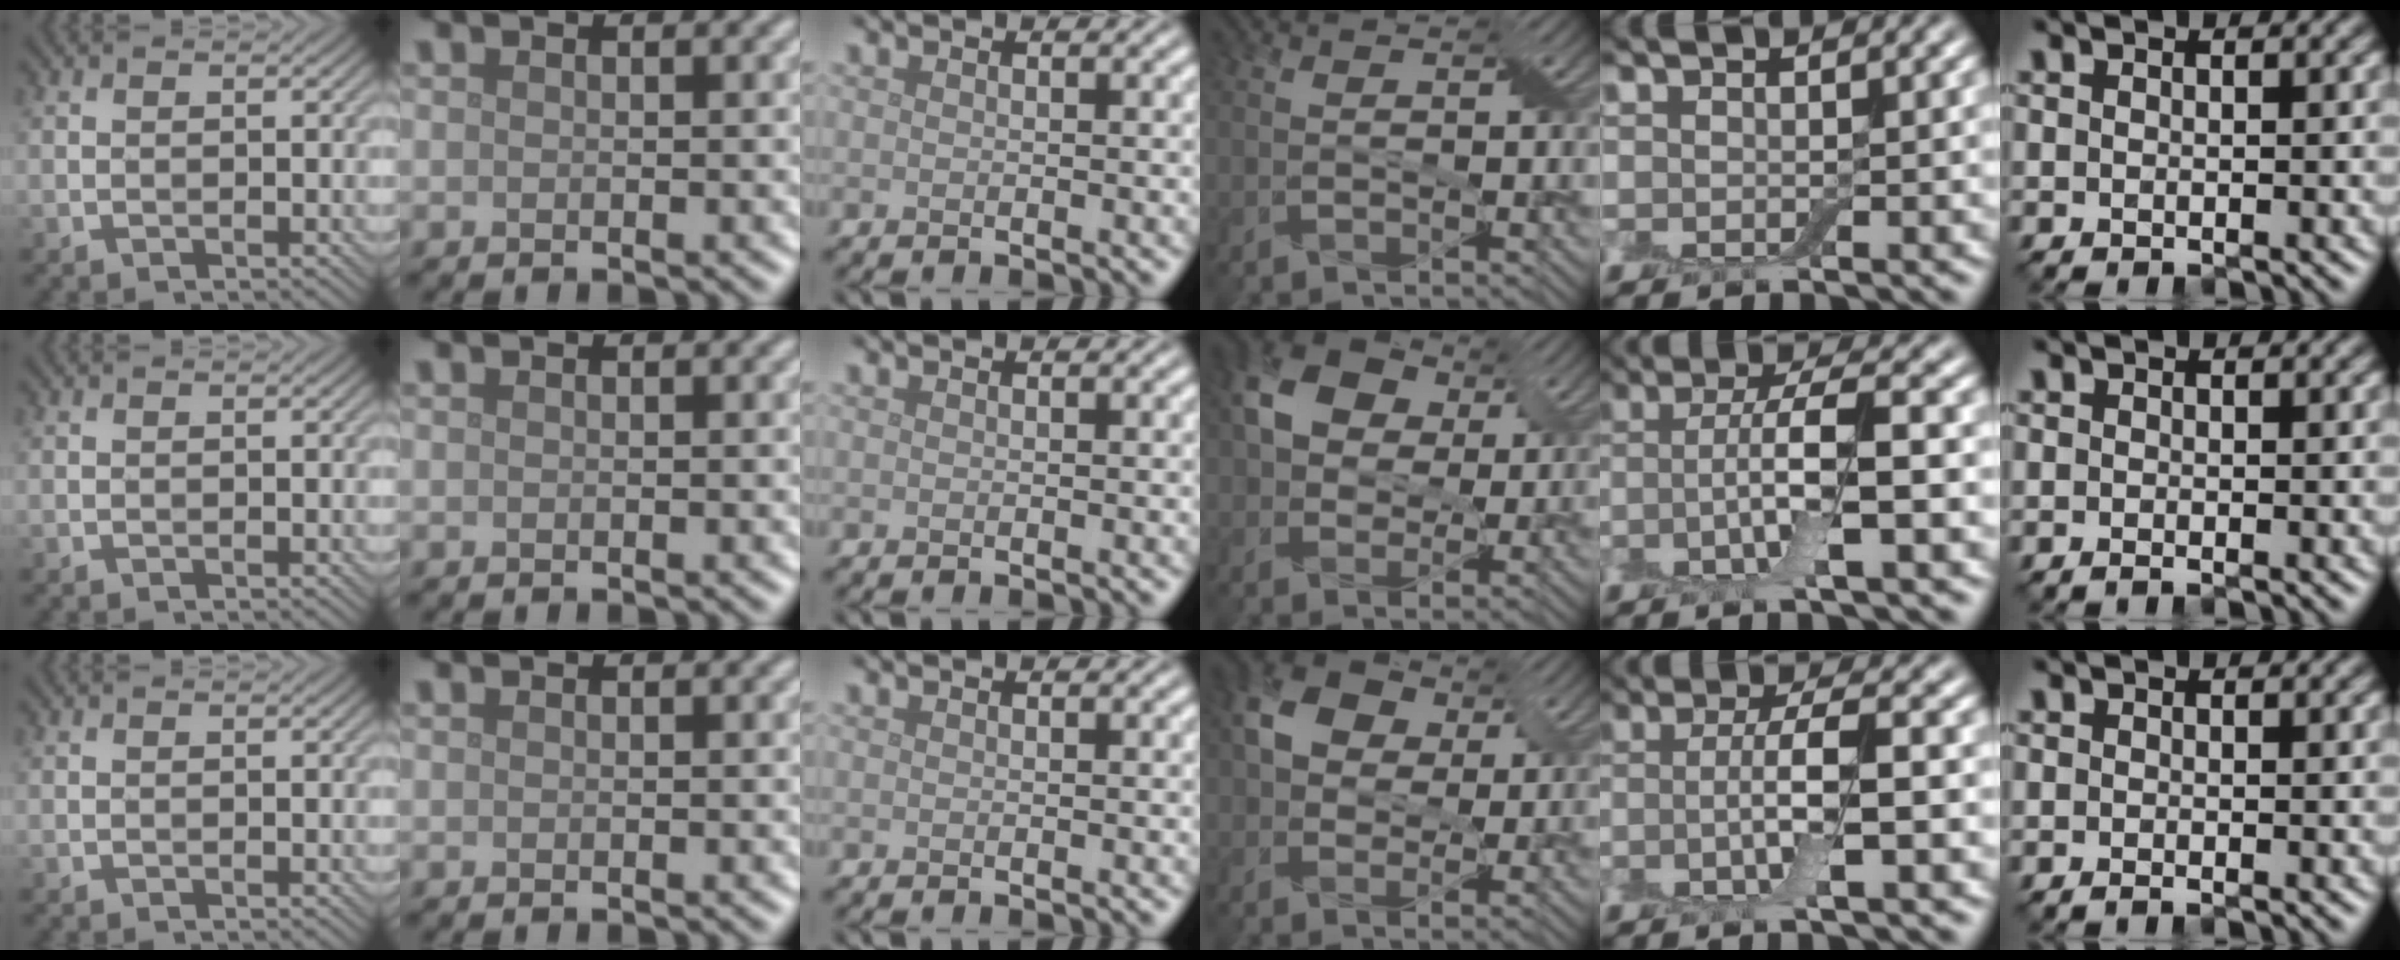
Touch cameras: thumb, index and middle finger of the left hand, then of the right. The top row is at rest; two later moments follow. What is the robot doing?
{"motion": "wipe", "object": "dish"}